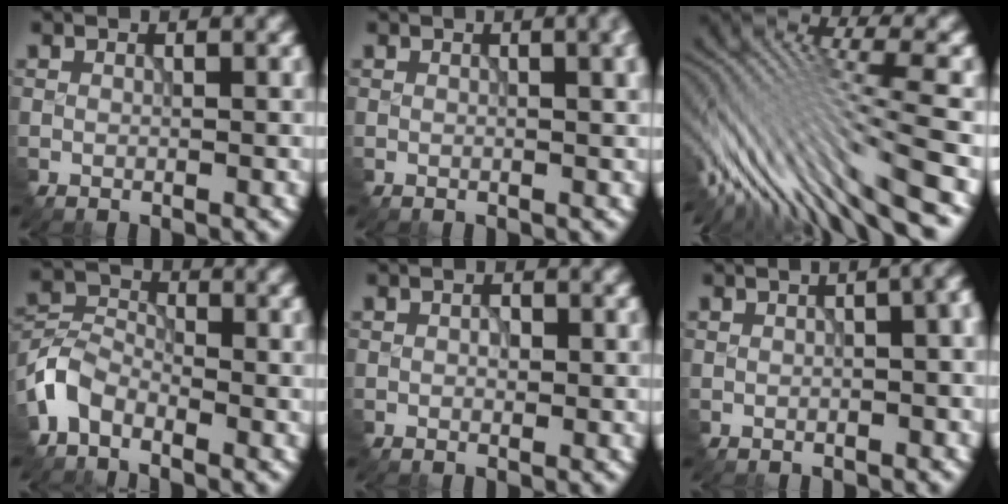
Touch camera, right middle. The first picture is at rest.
{"total": 4.3, "force": [1.1, 2.0, 3.6], "torque": [-0.024, 0.012, 0.013]}
{"total": 12.5, "force": [-5.5, 2.5, 10.9], "torque": [-0.216, 0.021, -0.087]}
{"total": 4.4, "force": [-2.8, 2.7, 2.1], "torque": [-0.048, 0.003, -0.069]}
{"total": 1.0, "force": [0.0, 0.8, 0.6], "torque": [-0.011, 0.001, 0.000]}
{"total": 14.7, "force": [1.1, 7.0, 12.8], "torque": [-0.077, 0.043, -0.007]}